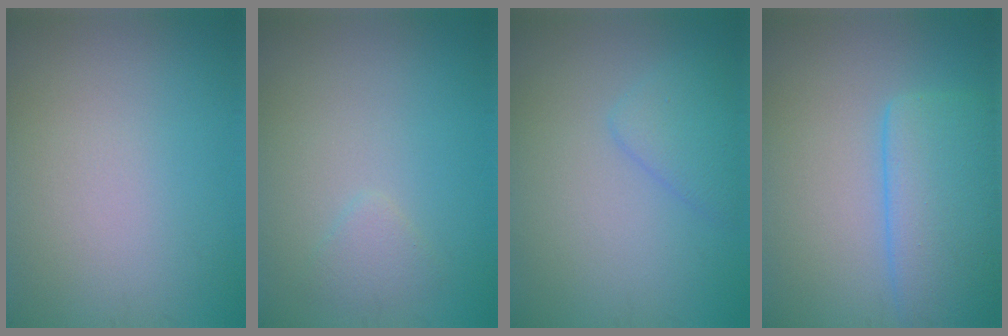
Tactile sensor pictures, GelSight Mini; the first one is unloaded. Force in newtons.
{"total": 1.2, "press": 1.2, "slide": 0.1}
{"total": 2.3, "press": 2.3, "slide": 0.2}
{"total": 6.5, "press": 6.5, "slide": 0.3}